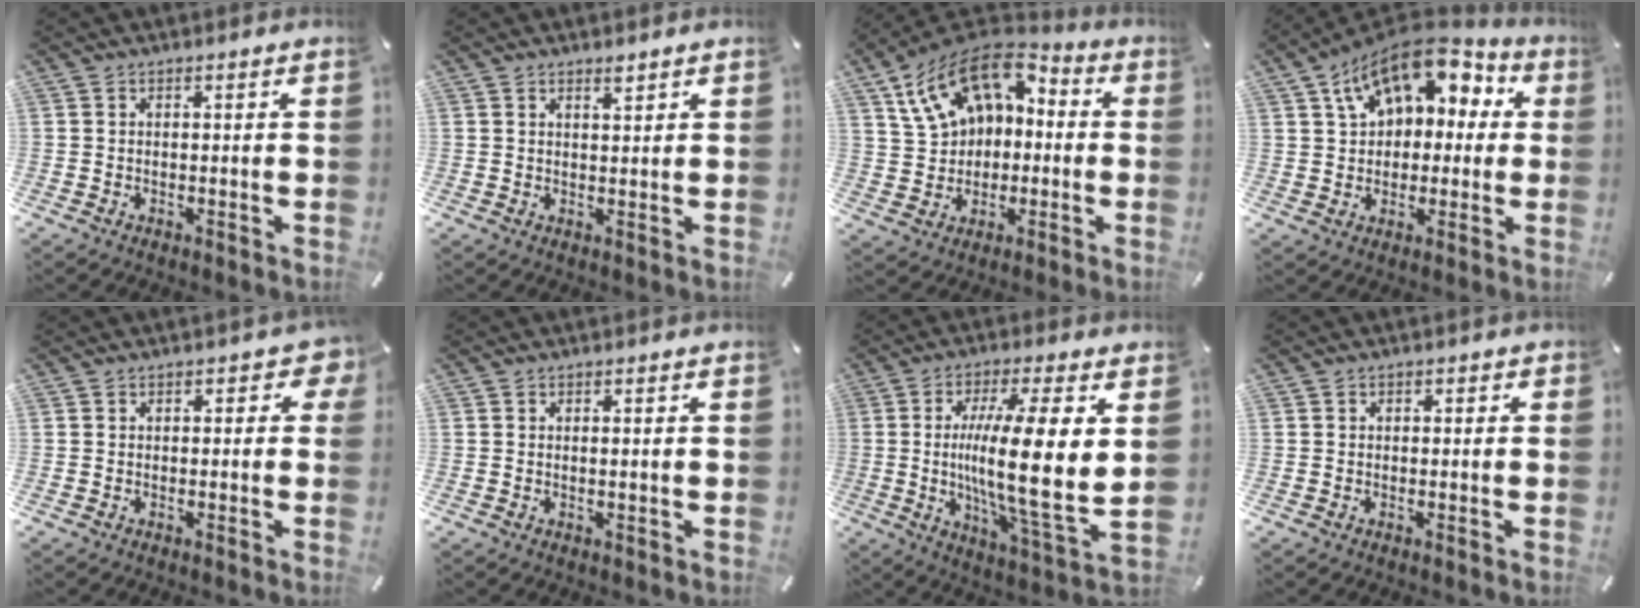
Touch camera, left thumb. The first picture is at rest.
{"total": 1.7, "force": [1.4, 0.5, 0.8], "torque": [-0.009, -0.006, 0.025]}
{"total": 16.0, "force": [5.9, 12.2, 8.6], "torque": [-0.169, -0.020, 0.109]}
{"total": 13.7, "force": [6.7, 9.2, 7.7], "torque": [-0.125, -0.029, 0.123]}
{"total": 3.1, "force": [0.7, 2.0, 2.3], "torque": [-0.021, 0.000, 0.007]}
{"total": 0.8, "force": [0.1, 0.1, 0.8], "torque": [-0.014, -0.002, 0.002]}
{"total": 17.8, "force": [1.8, 2.9, 17.5], "torque": [-0.315, -0.025, 0.014]}
{"total": 0.9, "force": [-0.2, 0.8, 0.2], "torque": [-0.003, 0.005, -0.007]}